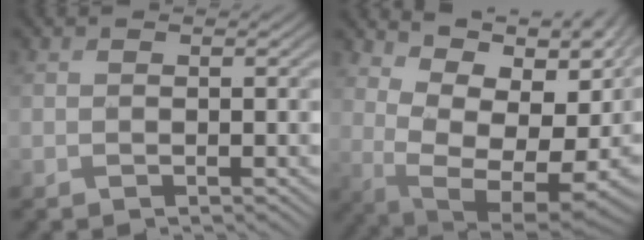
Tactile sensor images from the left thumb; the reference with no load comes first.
{"total": 15.6, "force": [3.8, 8.0, 12.9], "torque": [-0.186, 0.008, 0.098]}